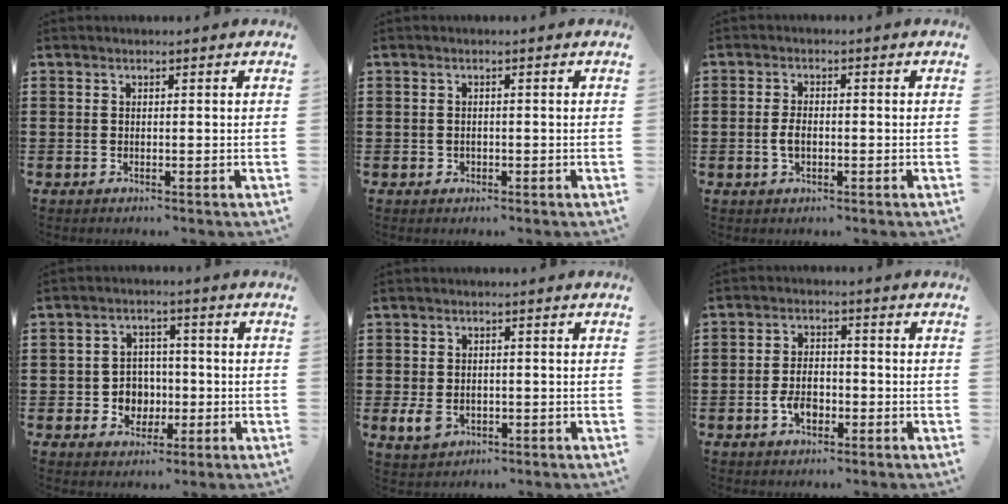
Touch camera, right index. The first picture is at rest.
{"total": 0.7, "force": [-0.1, 0.7, 0.2], "torque": [-0.007, 0.003, -0.003]}
{"total": 2.6, "force": [-0.4, 1.3, 2.2], "torque": [-0.057, -0.005, -0.012]}
{"total": 4.8, "force": [-1.0, 4.4, 1.5], "torque": [-0.034, 0.007, -0.022]}
{"total": 3.0, "force": [-0.8, 2.1, 2.1], "torque": [-0.062, -0.007, -0.020]}
{"total": 4.5, "force": [-1.7, 2.7, 3.2], "torque": [-0.071, 0.001, -0.033]}